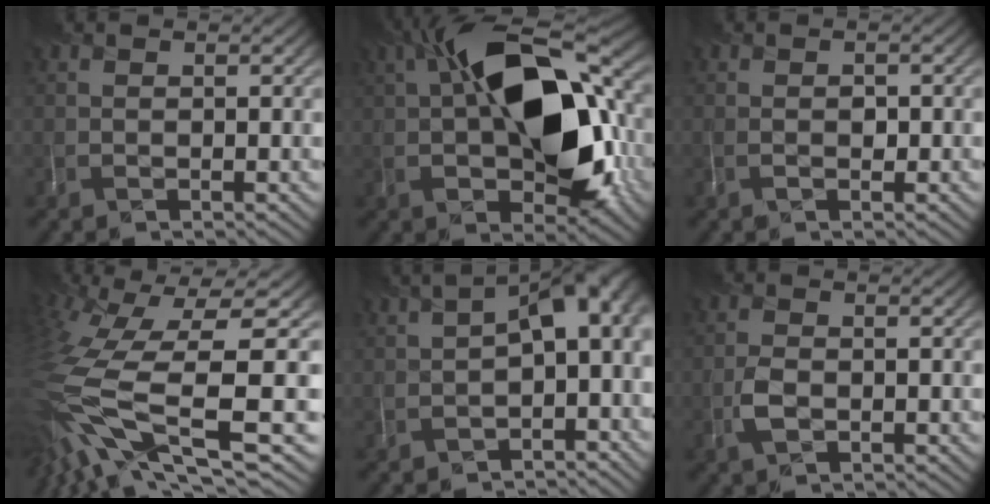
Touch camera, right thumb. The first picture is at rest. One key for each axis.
{"total": 16.5, "fx": 0.0, "fy": 8.9, "fz": 13.8, "tx": -0.205, "ty": 0.018, "tz": -0.008}
{"total": 0.7, "fx": -0.1, "fy": 0.4, "fz": 0.5, "tx": -0.008, "ty": 0.008, "tz": -0.001}
{"total": 16.2, "fx": -2.5, "fy": 5.4, "fz": 15.1, "tx": -0.371, "ty": -0.043, "tz": -0.006}
{"total": 7.3, "fx": -1.1, "fy": 4.0, "fz": 6.0, "tx": -0.078, "ty": 0.012, "tz": -0.017}
{"total": 2.1, "fx": -0.6, "fy": 1.3, "fz": 1.5, "tx": -0.036, "ty": 0.003, "tz": -0.014}